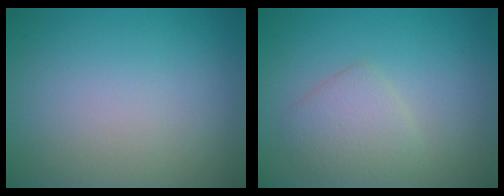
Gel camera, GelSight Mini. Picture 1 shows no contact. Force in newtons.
{"total": 2.6, "press": 2.6, "slide": 0.0}